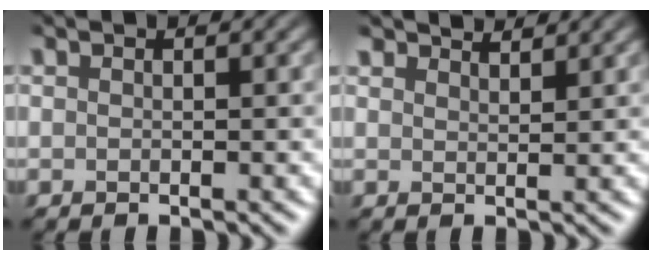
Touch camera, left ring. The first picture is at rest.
{"total": 2.5, "force": [2.5, 0.3, 0.6], "torque": [-0.009, -0.002, 0.036]}